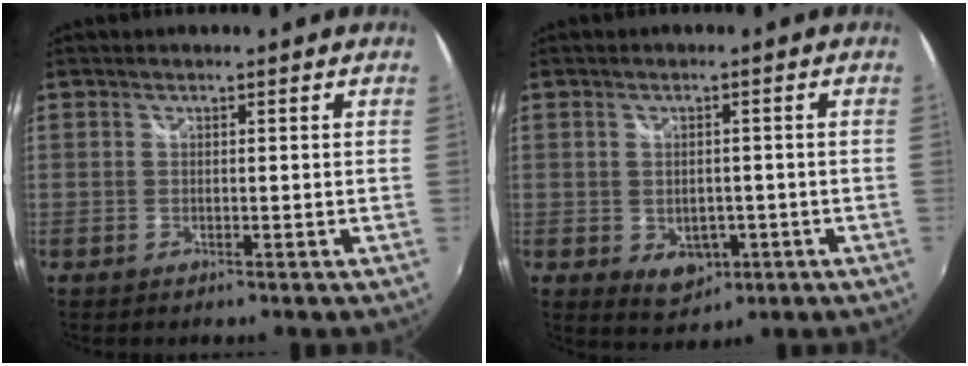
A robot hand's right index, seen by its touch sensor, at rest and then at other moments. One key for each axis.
{"total": 5.9, "fx": -1.8, "fy": 4.5, "fz": 3.4, "tx": -0.067, "ty": -0.011, "tz": -0.015}